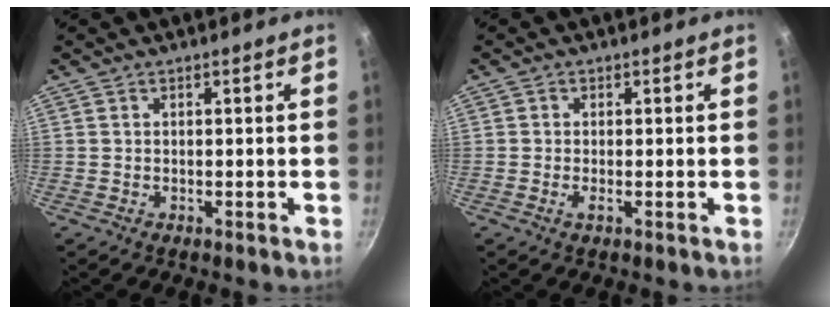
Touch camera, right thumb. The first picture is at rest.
{"total": 1.3, "force": [-0.4, 0.5, 1.1], "torque": [-0.026, 0.001, -0.012]}